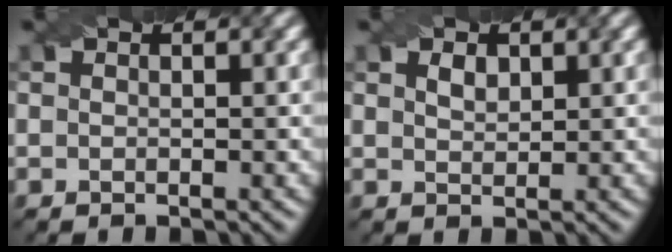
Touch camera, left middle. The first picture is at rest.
{"total": 1.2, "force": [0.7, 0.7, 0.7], "torque": [-0.013, 0.001, 0.017]}